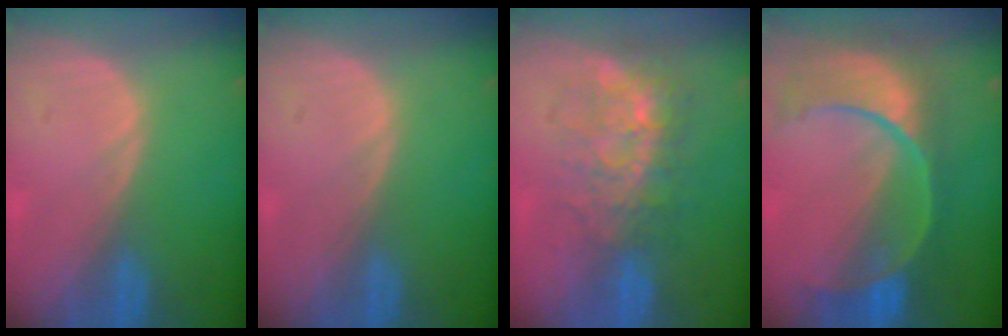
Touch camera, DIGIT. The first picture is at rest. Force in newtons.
{"total": 0.0}
{"total": 8.7, "press": 7.5, "slide": 4.3}
{"total": 11.1, "press": 9.4, "slide": 6.0}